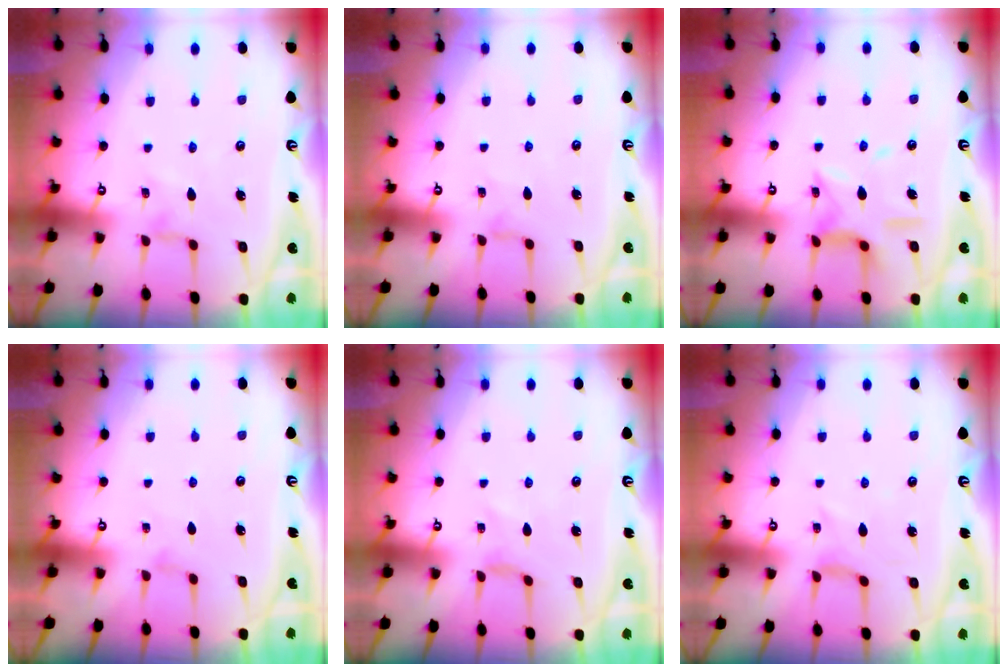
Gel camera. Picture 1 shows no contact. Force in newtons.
{"total": 1.0, "press": 1.0, "slide": 0.3}
{"total": 11.8, "press": 11.8, "slide": 1.1}
{"total": 1.1, "press": 1.1, "slide": 0.4}
{"total": 2.3, "press": 2.3, "slide": 0.4}
{"total": 2.4, "press": 2.4, "slide": 0.3}